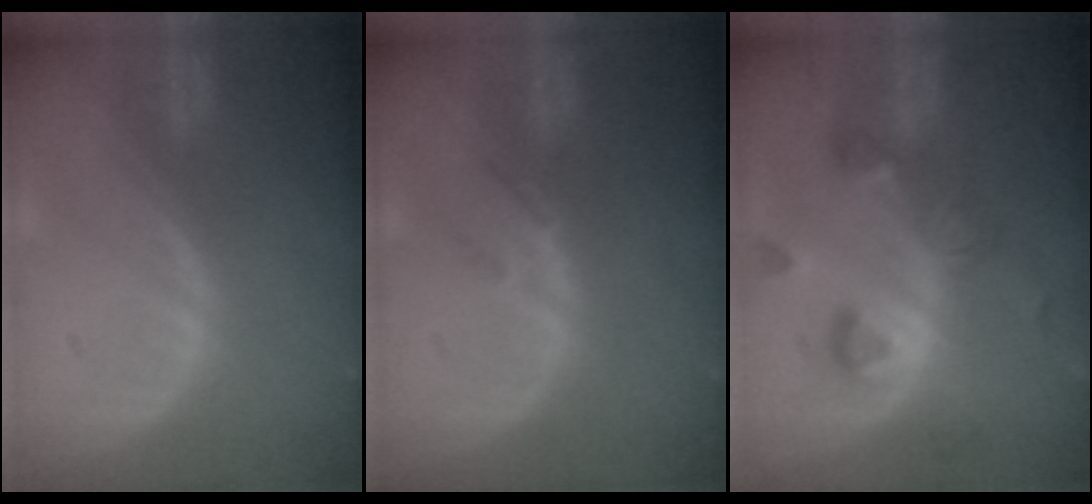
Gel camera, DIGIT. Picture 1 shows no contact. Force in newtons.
{"total": 1.5, "press": 1.3, "slide": 0.7}
{"total": 7.4, "press": 7.3, "slide": 1.2}